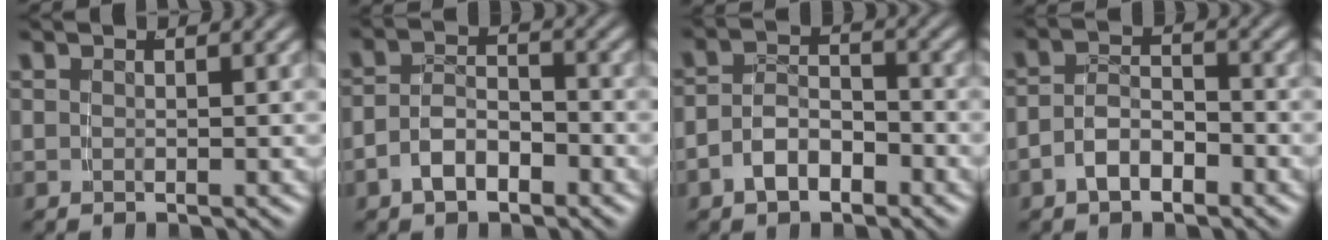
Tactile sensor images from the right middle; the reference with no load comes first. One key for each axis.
{"total": 3.9, "fx": -2.2, "fy": 2.4, "fz": 2.1, "tx": -0.030, "ty": -0.004, "tz": -0.040}
{"total": 4.3, "fx": -2.4, "fy": 2.9, "fz": 2.2, "tx": -0.032, "ty": -0.004, "tz": -0.043}
{"total": 3.7, "fx": -2.1, "fy": 2.3, "fz": 1.9, "tx": -0.028, "ty": -0.004, "tz": -0.038}